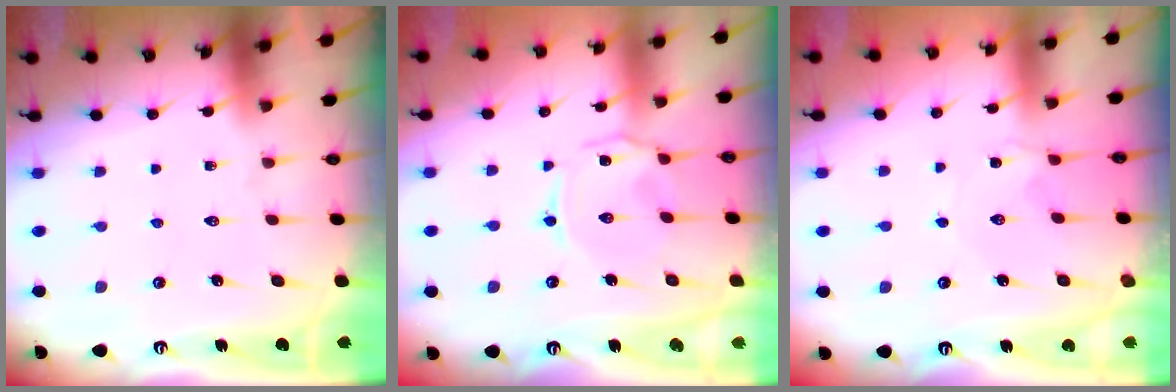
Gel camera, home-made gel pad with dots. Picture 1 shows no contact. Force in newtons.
{"total": 2.1, "press": 2.0, "slide": 0.7}
{"total": 1.4, "press": 1.3, "slide": 0.4}